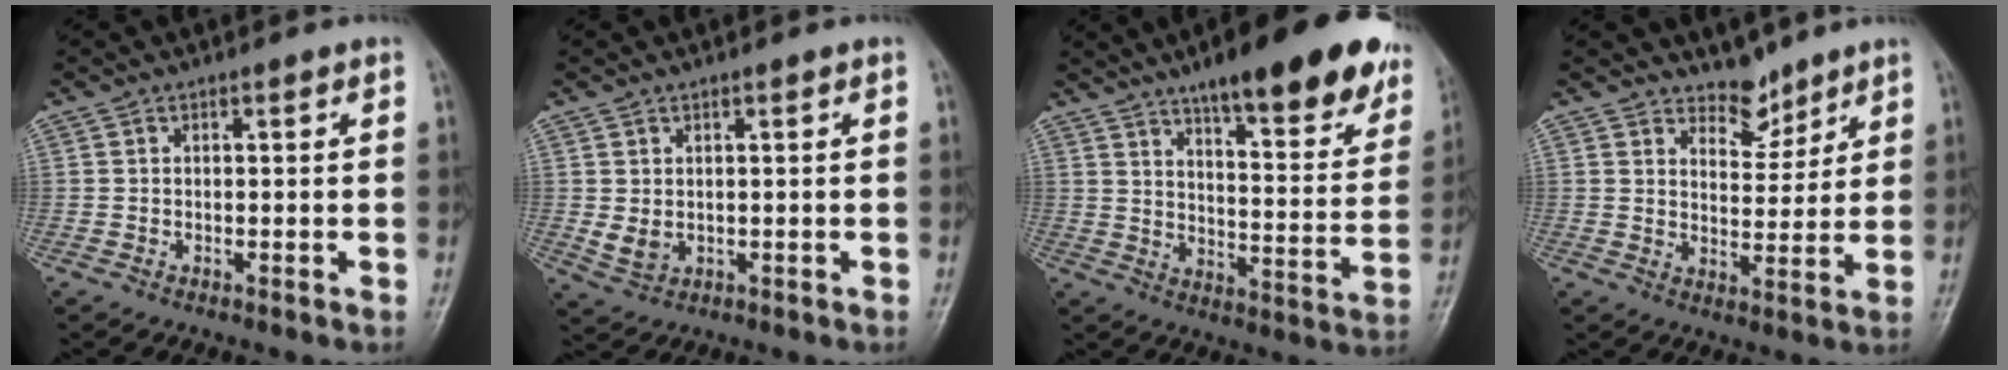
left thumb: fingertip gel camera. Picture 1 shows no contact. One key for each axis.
{"total": 3.1, "fx": 0.5, "fy": 2.0, "fz": 2.3, "tx": -0.034, "ty": -0.008, "tz": 0.019}
{"total": 23.1, "fx": 15.6, "fy": 6.2, "fz": 15.8, "tx": -0.174, "ty": -0.057, "tz": 0.212}
{"total": 5.4, "fx": 4.7, "fy": 2.5, "fz": 1.0, "tx": 0.012, "ty": -0.041, "tz": 0.081}